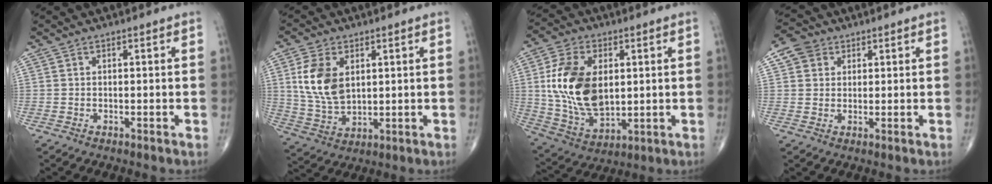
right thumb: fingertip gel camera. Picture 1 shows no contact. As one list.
[{"total": 10.9, "force": [2.9, 6.7, 8.1], "torque": [-0.151, -0.013, 0.063]}, {"total": 17.6, "force": [2.4, 10.8, 13.7], "torque": [-0.245, -0.014, 0.054]}, {"total": 5.0, "force": [2.1, 4.2, 1.7], "torque": [-0.018, 0.003, 0.037]}]